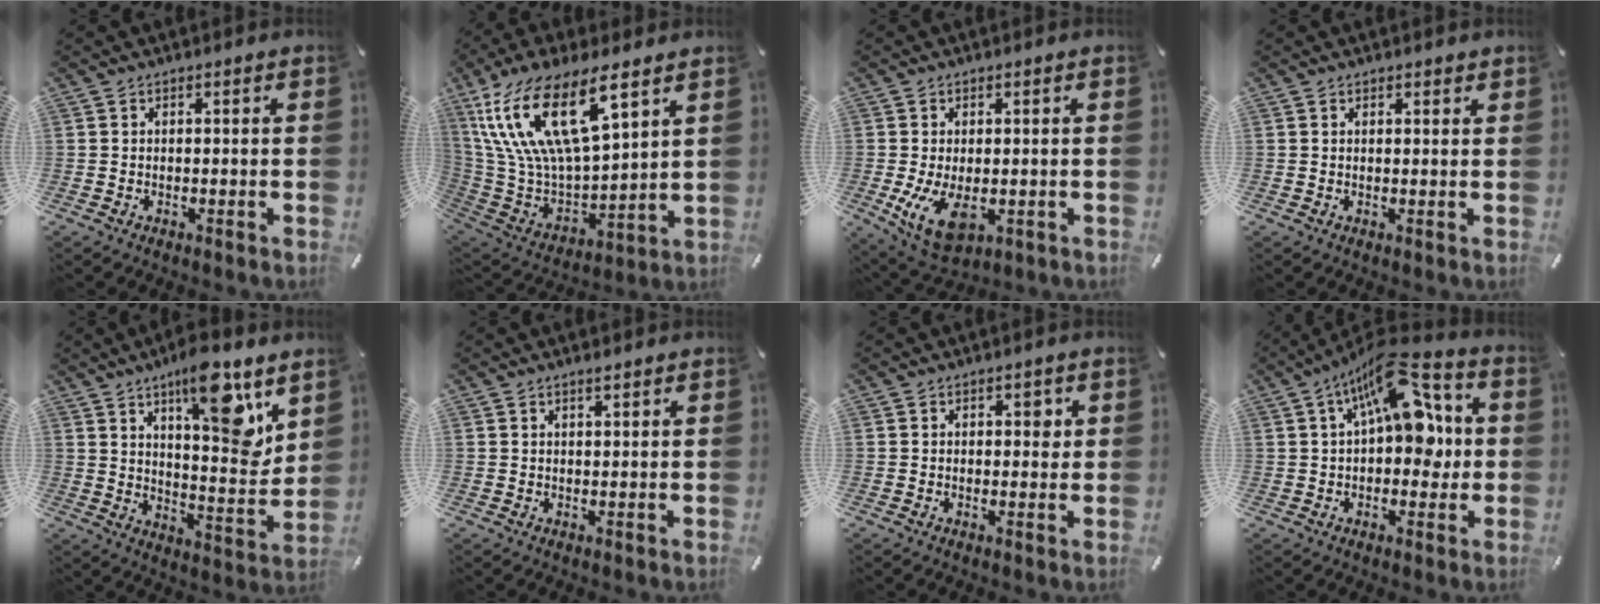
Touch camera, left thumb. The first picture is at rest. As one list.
[{"total": 21.5, "force": [12.1, 9.0, 15.3], "torque": [-0.327, -0.057, 0.208]}, {"total": 8.5, "force": [-1.0, 4.7, 6.9], "torque": [-0.137, -0.014, -0.015]}, {"total": 1.0, "force": [0.8, 0.5, 0.3], "torque": [0.002, -0.003, 0.014]}, {"total": 16.3, "force": [10.1, 5.0, 11.7], "torque": [-0.158, -0.073, 0.161]}, {"total": 1.4, "force": [1.1, 0.3, 0.8], "torque": [-0.017, -0.001, 0.020]}, {"total": 2.1, "force": [0.8, 1.3, 1.5], "torque": [0.001, -0.006, 0.005]}, {"total": 17.0, "force": [6.1, 8.6, 13.3], "torque": [-0.193, -0.026, 0.102]}]